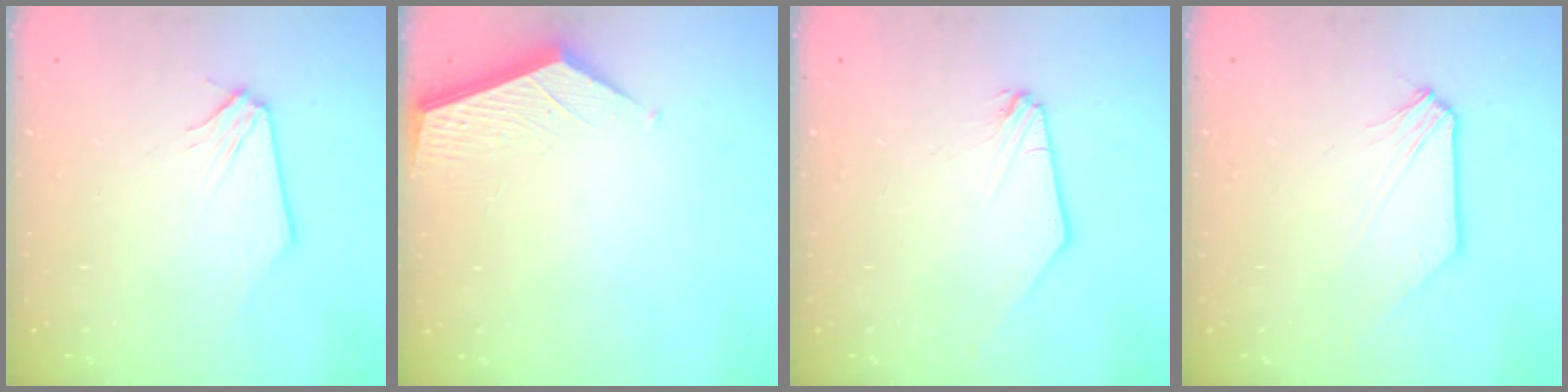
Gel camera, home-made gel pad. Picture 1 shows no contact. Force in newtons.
{"total": 3.7, "press": 3.7, "slide": 0.3}
{"total": 0.6, "press": 0.6, "slide": 0.1}
{"total": 1.0, "press": 1.0, "slide": 0.1}